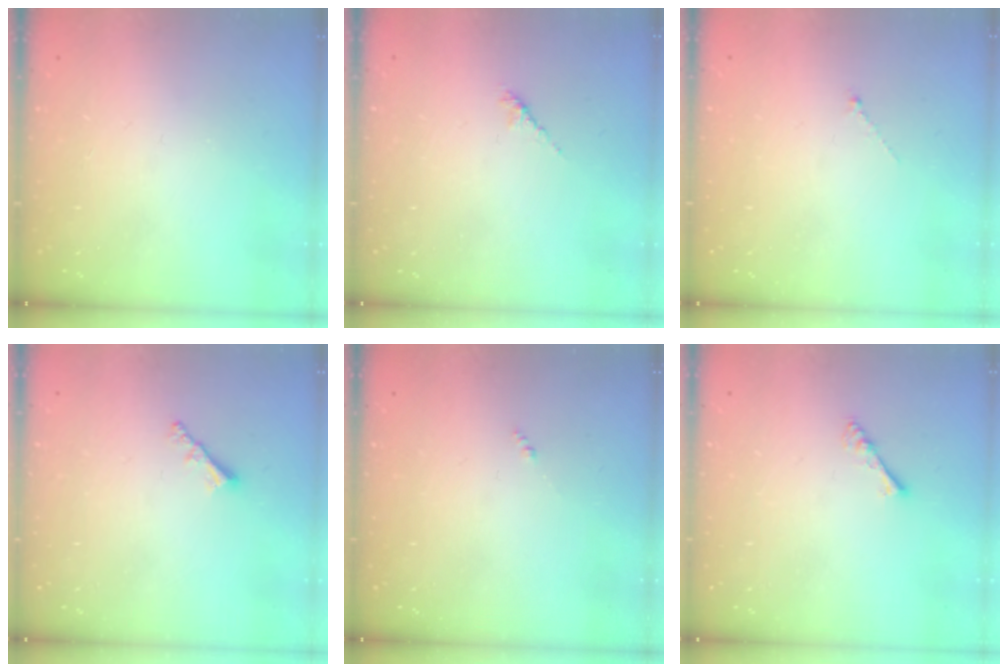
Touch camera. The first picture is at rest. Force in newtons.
{"total": 2.6, "press": 2.4, "slide": 0.7}
{"total": 0.0}
{"total": 1.9, "press": 1.9, "slide": 0.5}
{"total": 0.0}
{"total": 3.5, "press": 3.5, "slide": 0.6}